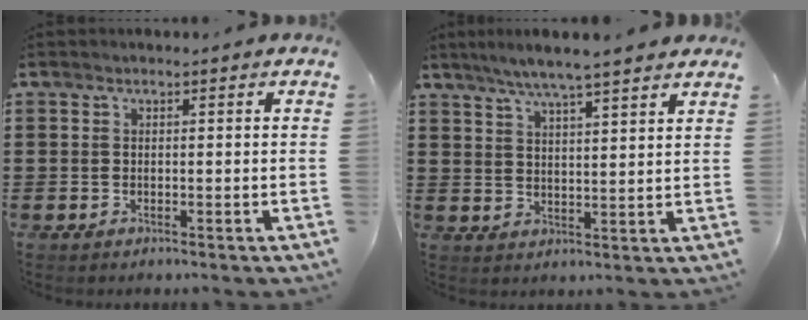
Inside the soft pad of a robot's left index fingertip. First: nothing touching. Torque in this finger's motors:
{"motor_torque": [1.17, -0.98, 0.30, 0.16]}